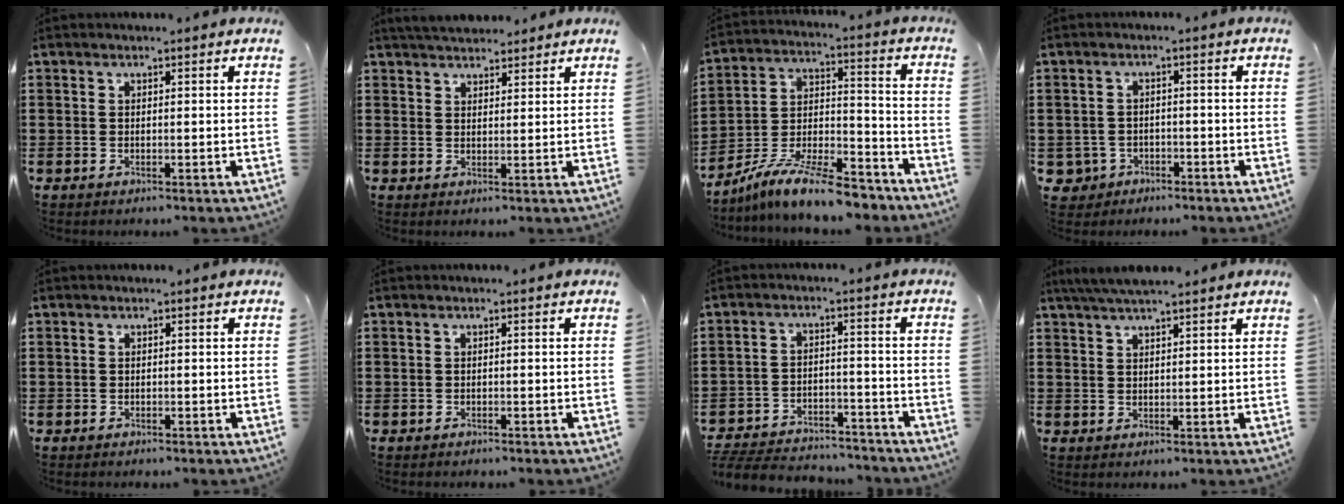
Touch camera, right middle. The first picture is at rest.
{"total": 3.6, "force": [3.4, 0.8, 0.4], "torque": [-0.019, -0.003, 0.067]}
{"total": 10.9, "force": [-9.6, 1.5, 5.0], "torque": [-0.094, 0.018, -0.188]}
{"total": 2.6, "force": [-1.9, 1.8, 0.3], "torque": [-0.021, -0.003, -0.044]}
{"total": 0.7, "force": [-0.5, 0.4, -0.2], "torque": [0.003, 0.003, -0.013]}
{"total": 0.6, "force": [-0.6, 0.2, 0.0], "torque": [-0.001, -0.002, -0.011]}
{"total": 5.6, "force": [-5.5, 1.0, 0.6], "torque": [-0.020, 0.005, -0.114]}
{"total": 4.0, "force": [3.5, 0.5, 1.9], "torque": [-0.048, 0.000, 0.066]}